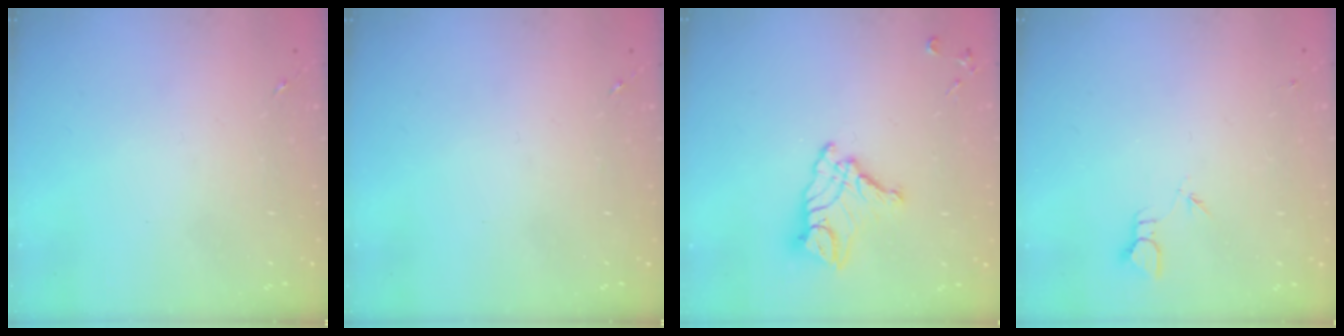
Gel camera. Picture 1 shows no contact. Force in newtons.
{"total": 0.0}
{"total": 12.7, "press": 12.6, "slide": 1.1}
{"total": 2.3, "press": 2.3, "slide": 0.1}